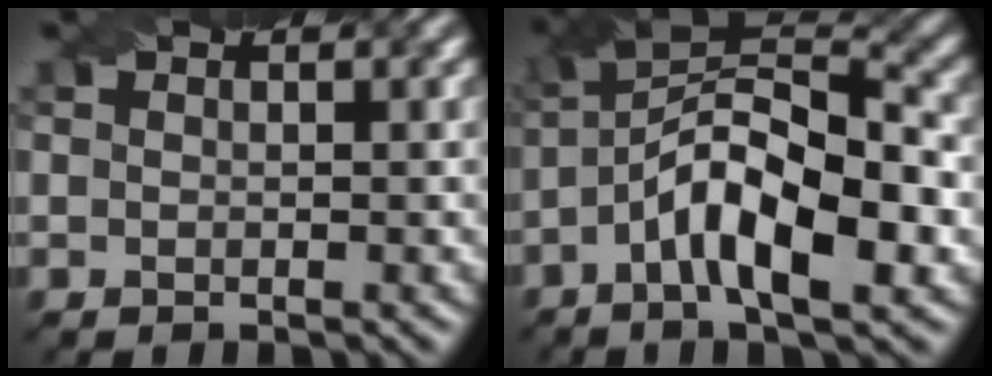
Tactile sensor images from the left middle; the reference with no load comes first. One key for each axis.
{"total": 9.9, "fx": -2.6, "fy": 3.4, "fz": 8.9, "tx": -0.152, "ty": 0.025, "tz": -0.055}